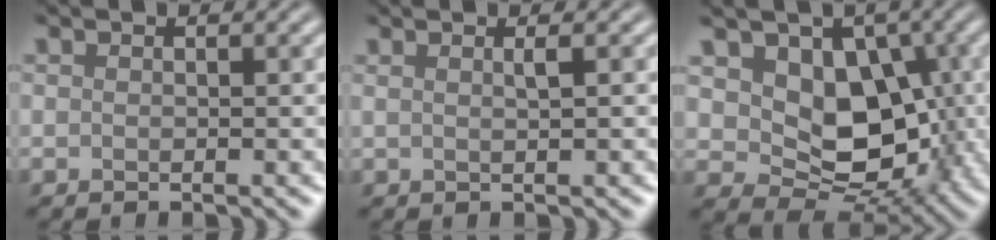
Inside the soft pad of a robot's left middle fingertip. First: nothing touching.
{"total": 1.4, "force": [0.5, 0.5, 1.2], "torque": [-0.012, 0.001, 0.002]}
{"total": 8.4, "force": [1.1, 5.9, 5.9], "torque": [-0.086, -0.012, 0.014]}